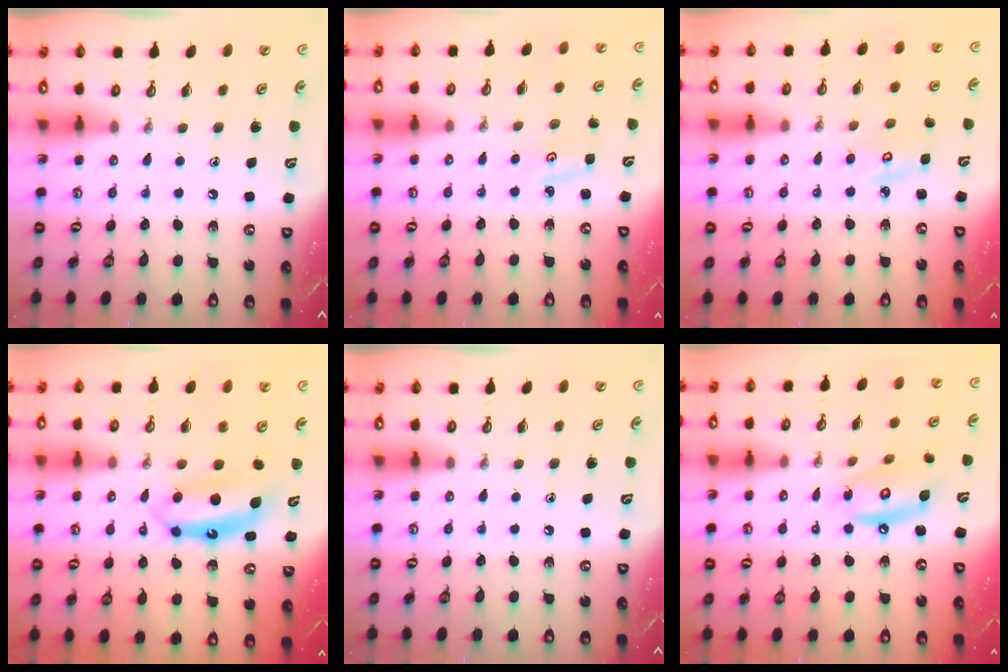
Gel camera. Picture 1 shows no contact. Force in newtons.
{"total": 2.0, "press": 2.0, "slide": 0.3}
{"total": 3.2, "press": 3.2, "slide": 0.1}
{"total": 7.5, "press": 7.5, "slide": 0.4}
{"total": 0.0}
{"total": 12.1, "press": 12.1, "slide": 1.0}